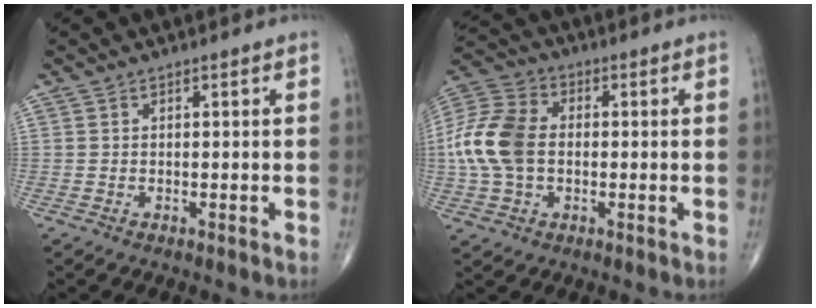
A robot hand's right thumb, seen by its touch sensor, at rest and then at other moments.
{"total": 13.7, "force": [-0.4, 9.4, 10.0], "torque": [-0.208, 0.026, -0.012]}